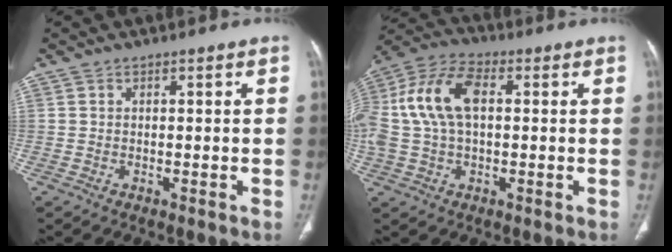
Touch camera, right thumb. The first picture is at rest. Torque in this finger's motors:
{"motor_torque": [1.96, 1.96, 1.42, 0.37, 0.34]}